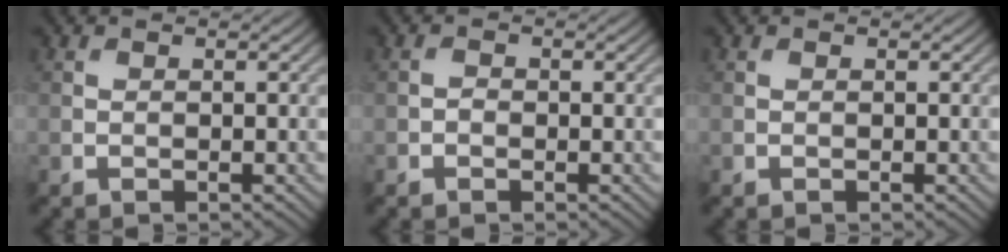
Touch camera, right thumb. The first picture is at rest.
{"total": 0.7, "force": [-0.4, 0.5, 0.3], "torque": [-0.006, 0.000, -0.009]}
{"total": 0.0}